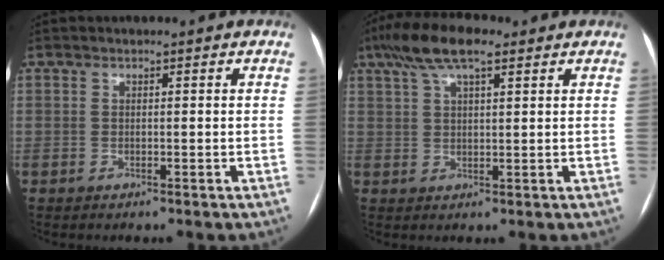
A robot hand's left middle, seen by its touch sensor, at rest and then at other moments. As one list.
[{"total": 8.7, "force": [5.5, 2.4, 6.4], "torque": [-0.129, 0.031, 0.096]}]